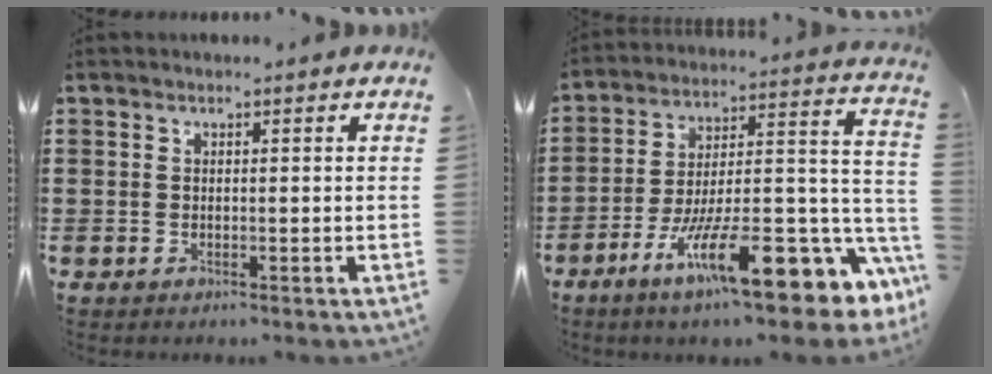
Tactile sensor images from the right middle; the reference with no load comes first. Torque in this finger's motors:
{"motor_torque": [2.14, 0.00, 1.05, 0.21]}